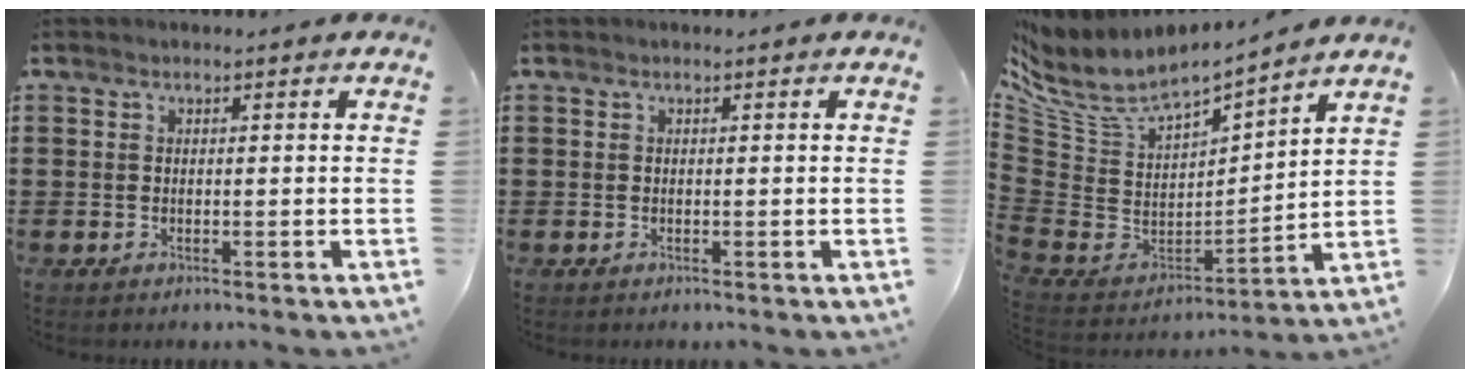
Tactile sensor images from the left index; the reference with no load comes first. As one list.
[{"total": 0.0}, {"total": 5.5, "force": [3.8, 2.4, 3.1], "torque": [-0.081, -0.038, 0.062]}]